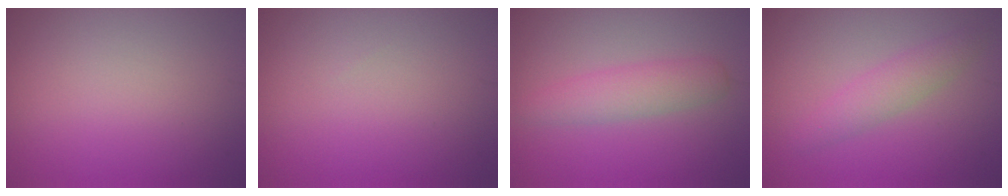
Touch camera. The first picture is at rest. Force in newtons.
{"total": 0.0}
{"total": 3.0, "press": 3.0, "slide": 0.1}
{"total": 2.4, "press": 2.4, "slide": 0.1}